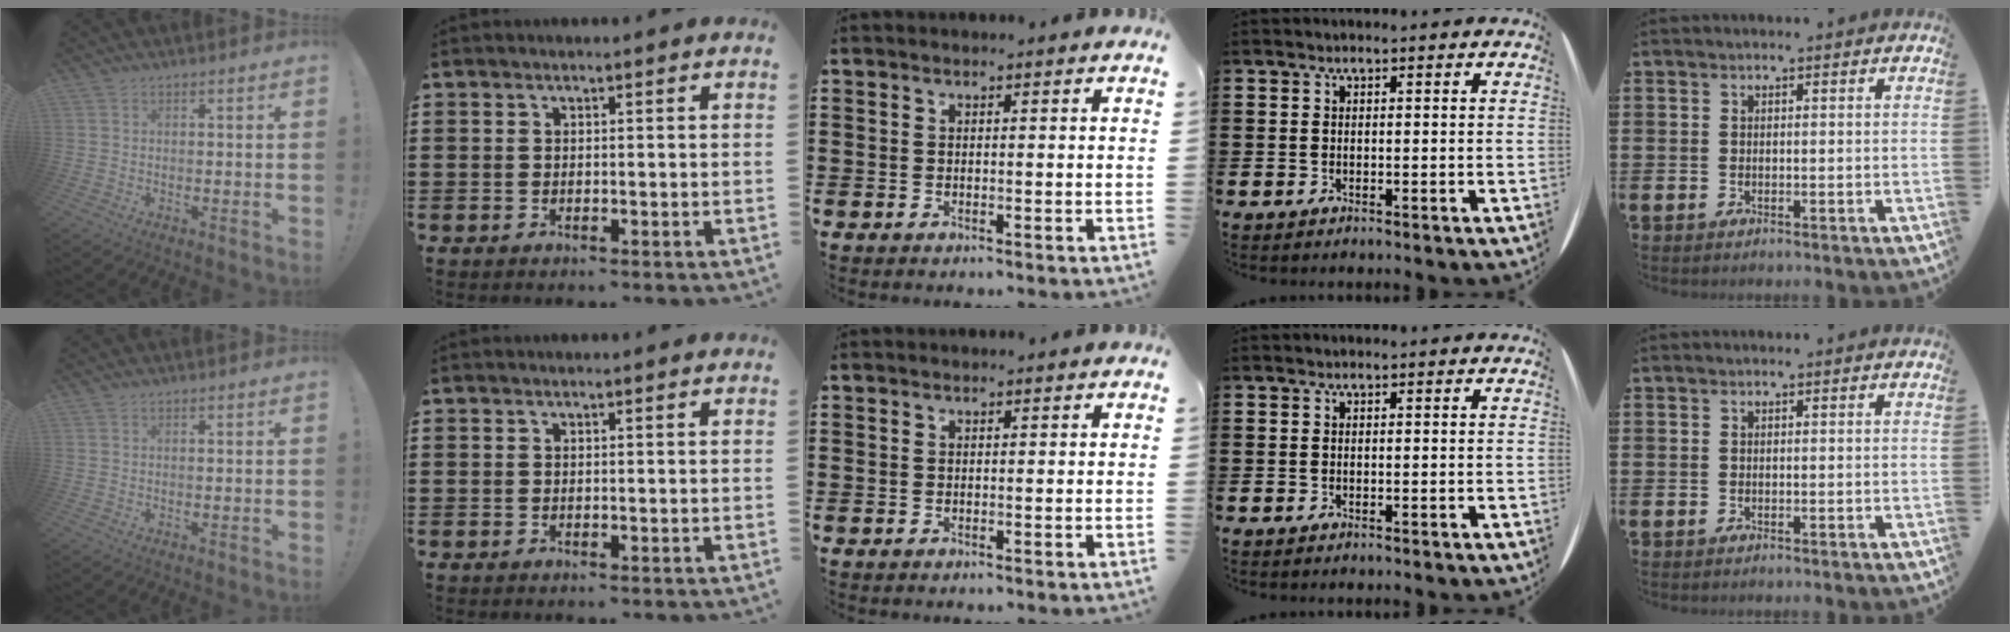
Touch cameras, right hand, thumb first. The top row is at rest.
{}